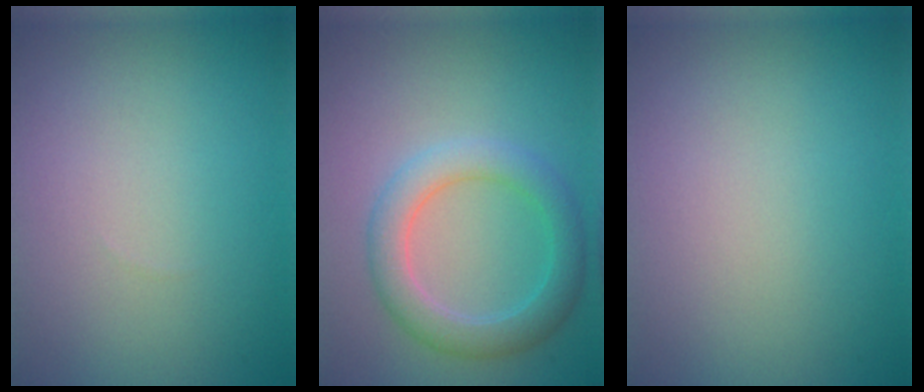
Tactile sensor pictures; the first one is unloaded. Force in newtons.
{"total": 3.9, "press": 3.9, "slide": 0.3}
{"total": 0.0}